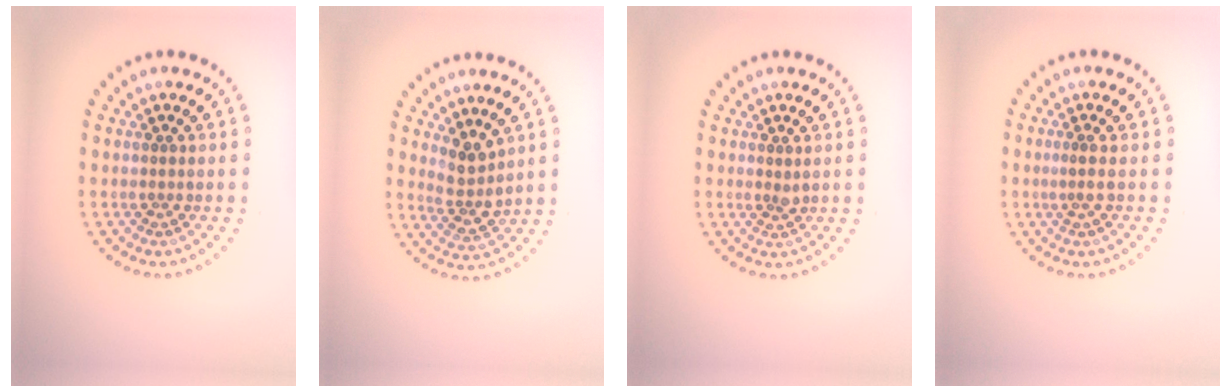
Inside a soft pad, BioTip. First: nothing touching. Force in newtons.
{"total": 2.8, "press": 2.3, "slide": 1.7}
{"total": 0.6, "press": 0.5, "slide": 0.4}
{"total": 0.8, "press": 0.4, "slide": 0.7}